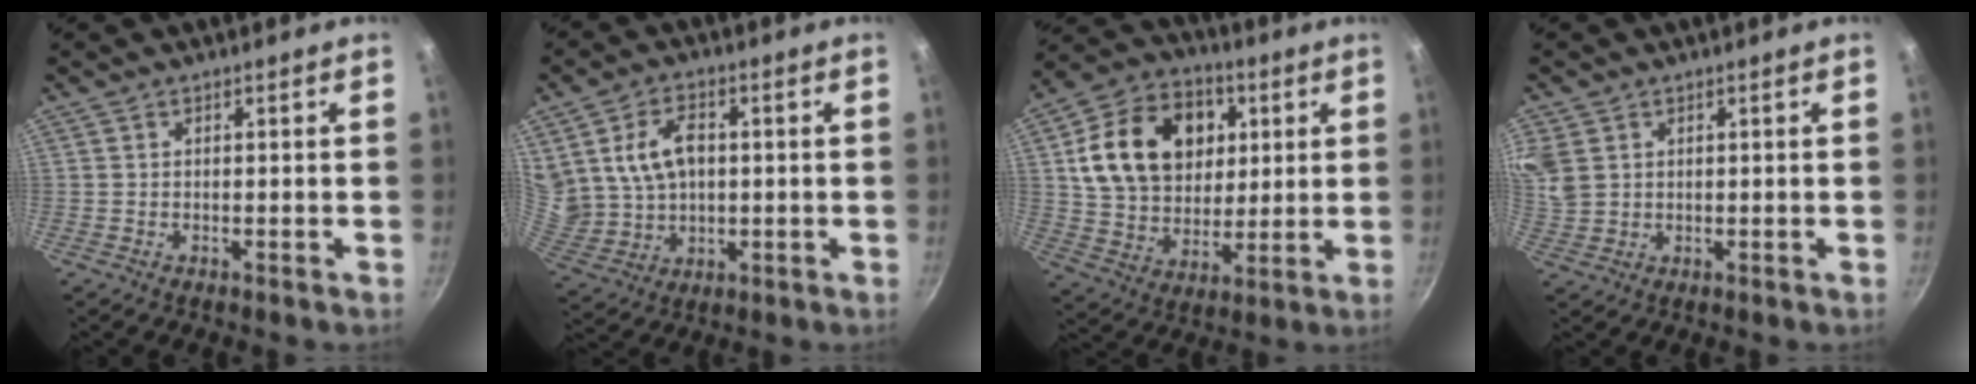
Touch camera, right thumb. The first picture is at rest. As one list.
[{"total": 12.3, "force": [2.6, 9.0, 8.1], "torque": [-0.136, -0.007, 0.062]}, {"total": 20.6, "force": [5.1, 15.4, 12.7], "torque": [-0.192, 0.003, 0.087]}, {"total": 8.6, "force": [3.1, 6.8, 4.3], "torque": [-0.094, 0.005, 0.071]}]